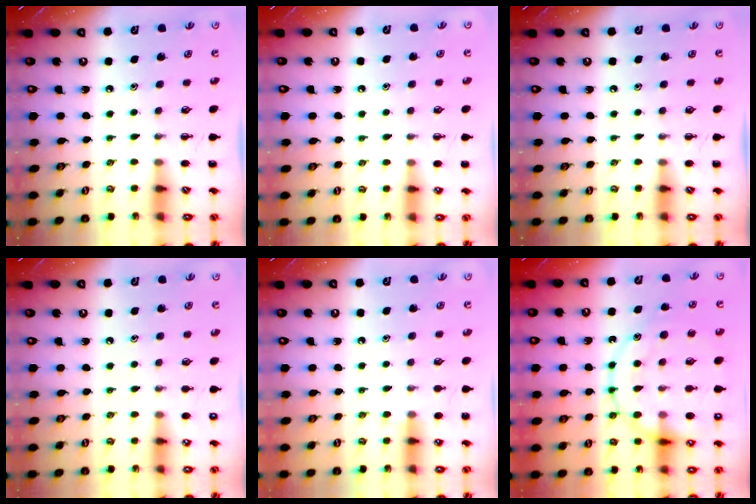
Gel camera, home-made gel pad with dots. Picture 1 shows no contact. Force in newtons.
{"total": 5.8, "press": 5.4, "slide": 2.0}
{"total": 0.0}
{"total": 5.5, "press": 5.3, "slide": 1.6}
{"total": 7.2, "press": 6.8, "slide": 2.4}
{"total": 21.0, "press": 21.0, "slide": 1.8}